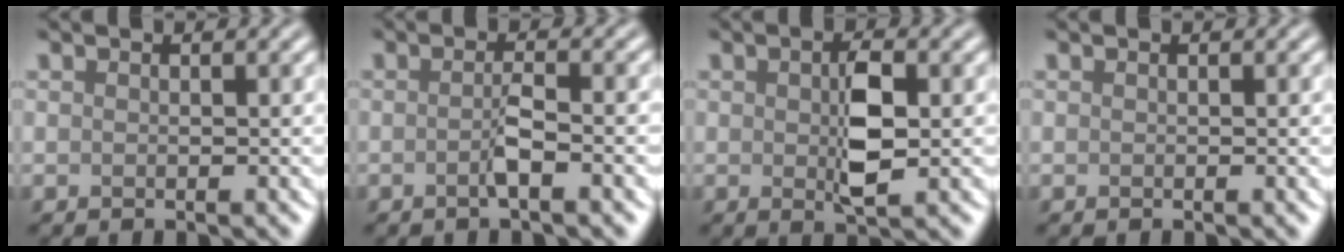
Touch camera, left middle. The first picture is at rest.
{"total": 1.9, "force": [-0.5, 0.3, 1.8], "torque": [-0.036, 0.001, -0.015]}
{"total": 3.6, "force": [0.1, 1.5, 3.2], "torque": [-0.062, -0.002, 0.003]}
{"total": 0.0}